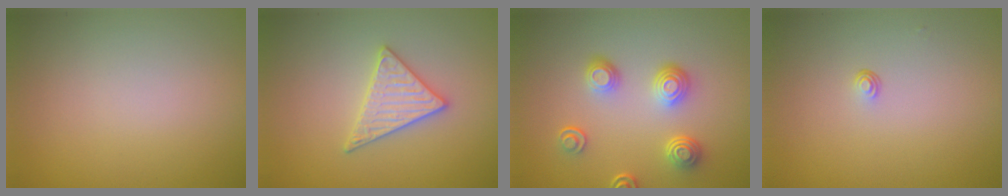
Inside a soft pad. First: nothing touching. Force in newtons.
{"total": 2.9, "press": 2.9, "slide": 0.3}
{"total": 3.6, "press": 2.9, "slide": 2.2}
{"total": 0.6, "press": 0.3, "slide": 0.5}